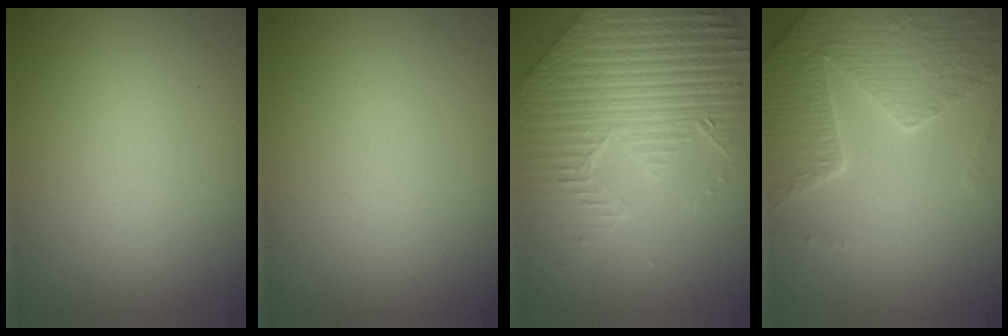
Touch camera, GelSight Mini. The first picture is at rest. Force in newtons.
{"total": 0.0}
{"total": 9.3, "press": 6.5, "slide": 6.6}
{"total": 5.2, "press": 5.0, "slide": 1.4}